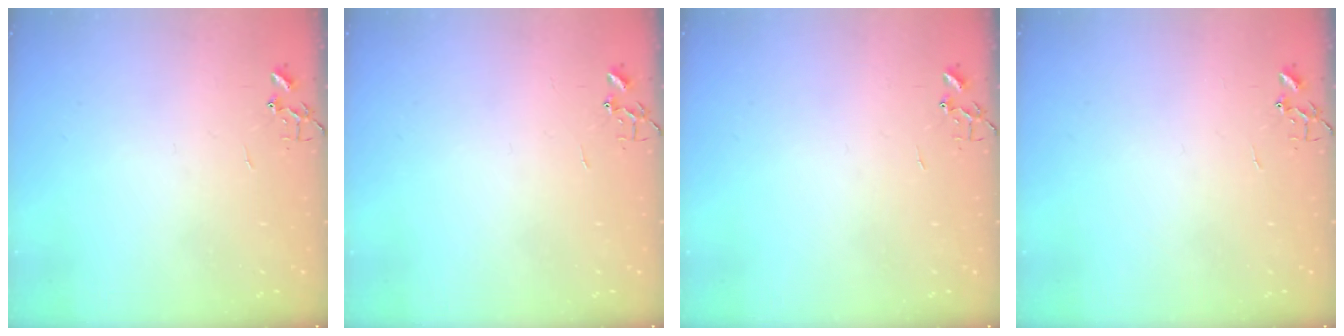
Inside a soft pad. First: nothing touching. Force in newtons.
{"total": 0.0}
{"total": 0.0}
{"total": 0.0}